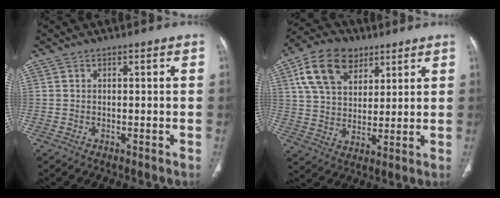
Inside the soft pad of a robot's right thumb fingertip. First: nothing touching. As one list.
[{"total": 14.0, "force": [6.6, 9.3, 8.1], "torque": [-0.133, -0.011, 0.122]}]